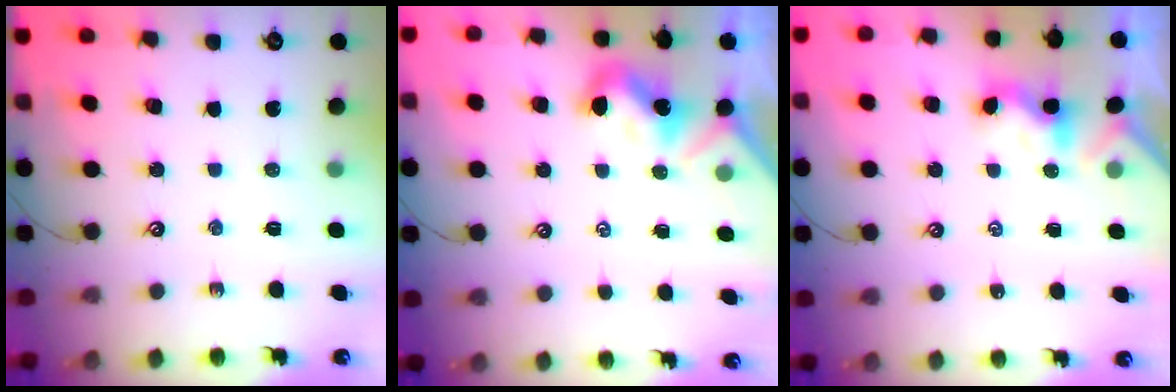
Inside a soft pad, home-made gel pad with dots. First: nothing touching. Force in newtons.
{"total": 1.7, "press": 1.7, "slide": 0.2}
{"total": 2.3, "press": 2.3, "slide": 0.3}